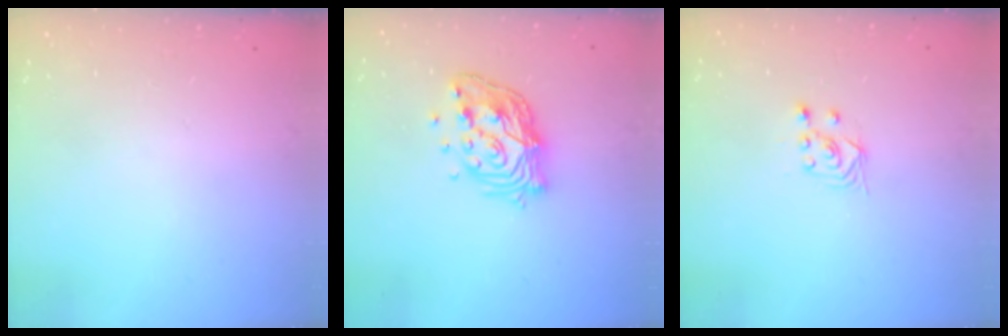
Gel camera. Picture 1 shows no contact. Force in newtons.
{"total": 14.4, "press": 14.3, "slide": 1.0}
{"total": 2.8, "press": 2.4, "slide": 1.4}